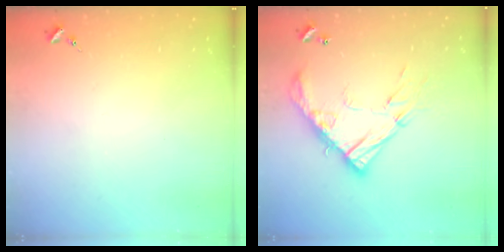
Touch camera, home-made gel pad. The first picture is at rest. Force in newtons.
{"total": 18.0, "press": 17.9, "slide": 1.6}